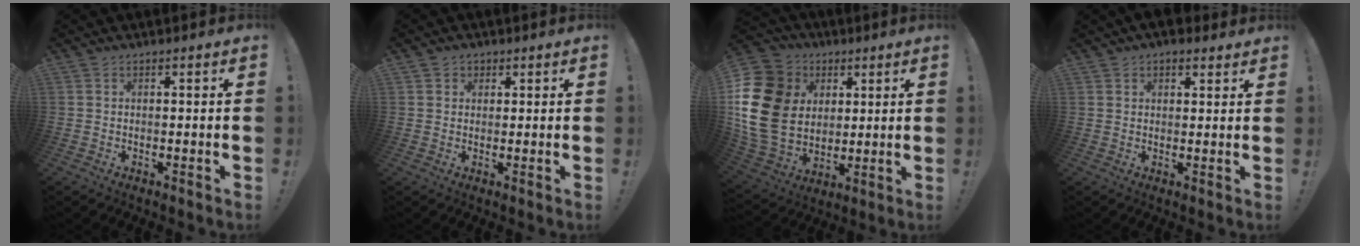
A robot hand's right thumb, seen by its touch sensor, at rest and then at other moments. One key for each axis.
{"total": 2.1, "fx": 0.9, "fy": 1.8, "fz": 0.4, "tx": 0.000, "ty": -0.002, "tz": 0.015}
{"total": 21.0, "fx": 3.4, "fy": 16.8, "fz": 12.1, "tx": -0.241, "ty": -0.013, "tz": 0.082}
{"total": 3.7, "fx": 2.8, "fy": 2.2, "fz": 0.9, "tx": -0.008, "ty": -0.009, "tz": 0.050}